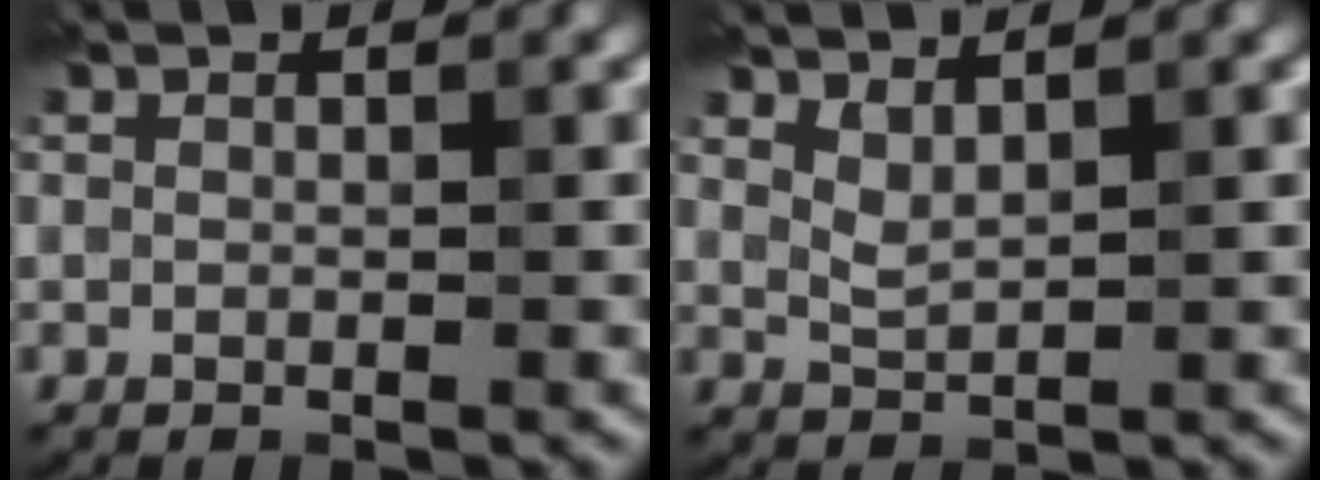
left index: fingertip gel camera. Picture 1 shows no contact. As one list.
[{"total": 1.5, "force": [1.5, 0.2, 0.4], "torque": [-0.013, 0.002, 0.032]}]